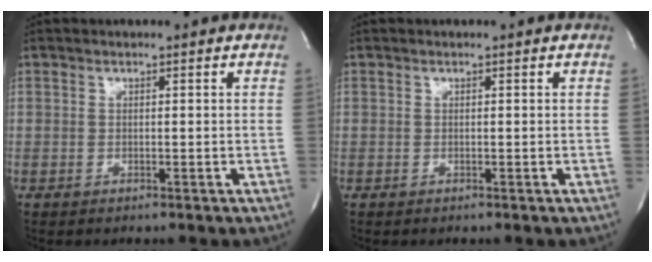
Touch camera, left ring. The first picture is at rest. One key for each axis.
{"total": 0.0}